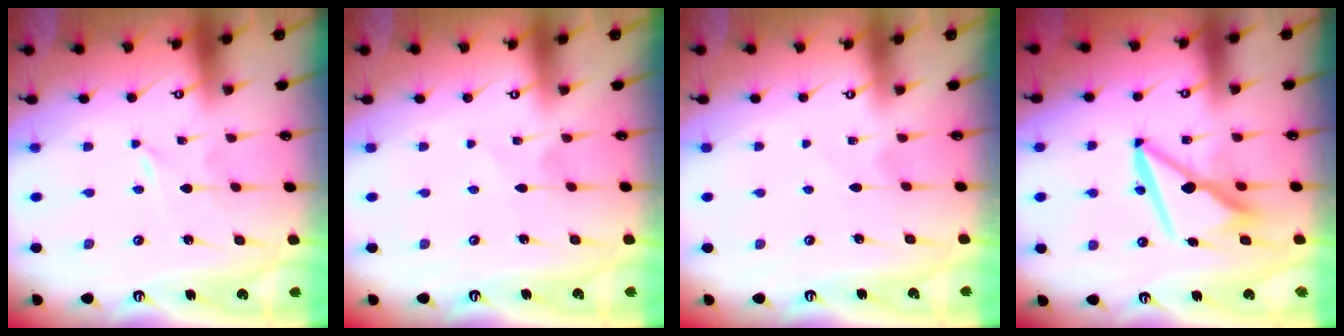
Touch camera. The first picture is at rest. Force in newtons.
{"total": 1.8, "press": 1.8, "slide": 0.2}
{"total": 2.2, "press": 2.2, "slide": 0.3}
{"total": 9.9, "press": 9.8, "slide": 1.0}